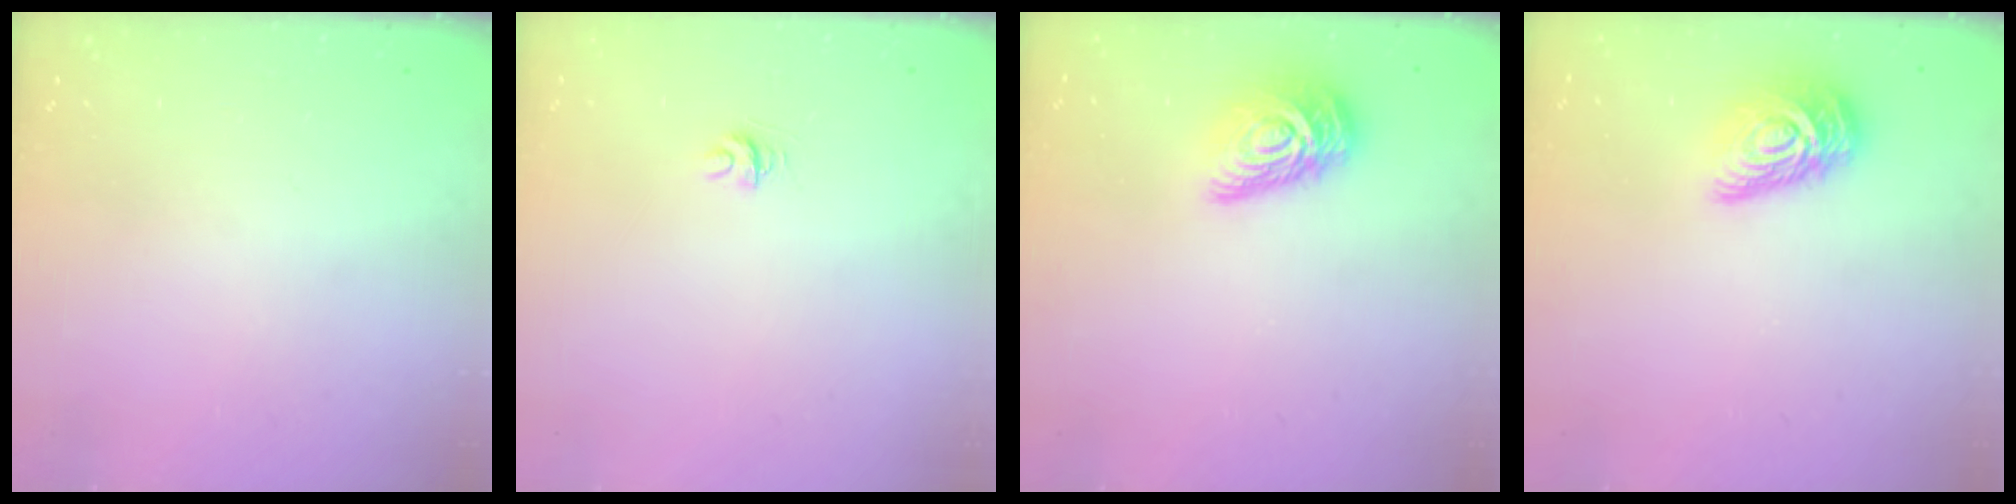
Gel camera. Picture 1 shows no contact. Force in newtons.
{"total": 4.0, "press": 4.0, "slide": 0.4}
{"total": 12.4, "press": 12.4, "slide": 0.8}
{"total": 12.4, "press": 12.4, "slide": 0.8}